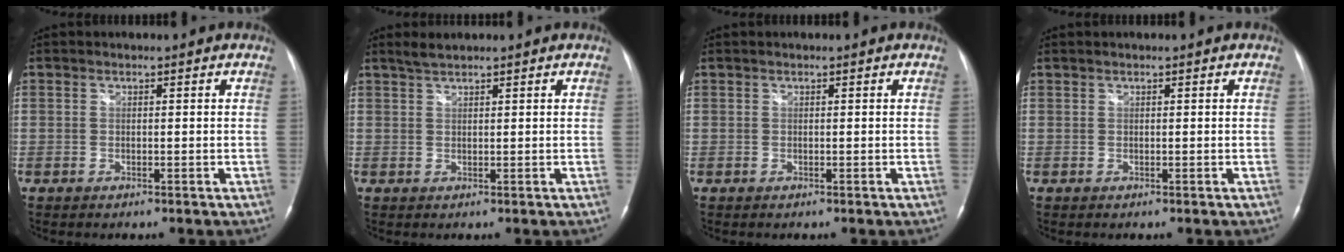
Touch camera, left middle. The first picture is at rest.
{"total": 1.8, "force": [1.7, 0.0, 0.7], "torque": [-0.020, 0.005, 0.037]}
{"total": 0.0}
{"total": 0.0}